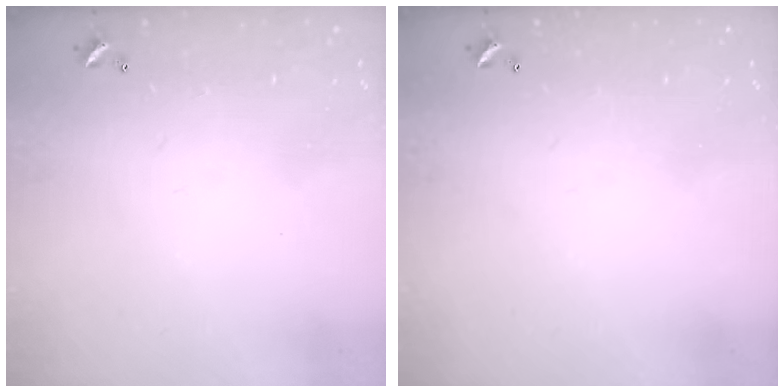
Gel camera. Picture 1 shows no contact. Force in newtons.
{"total": 0.0}